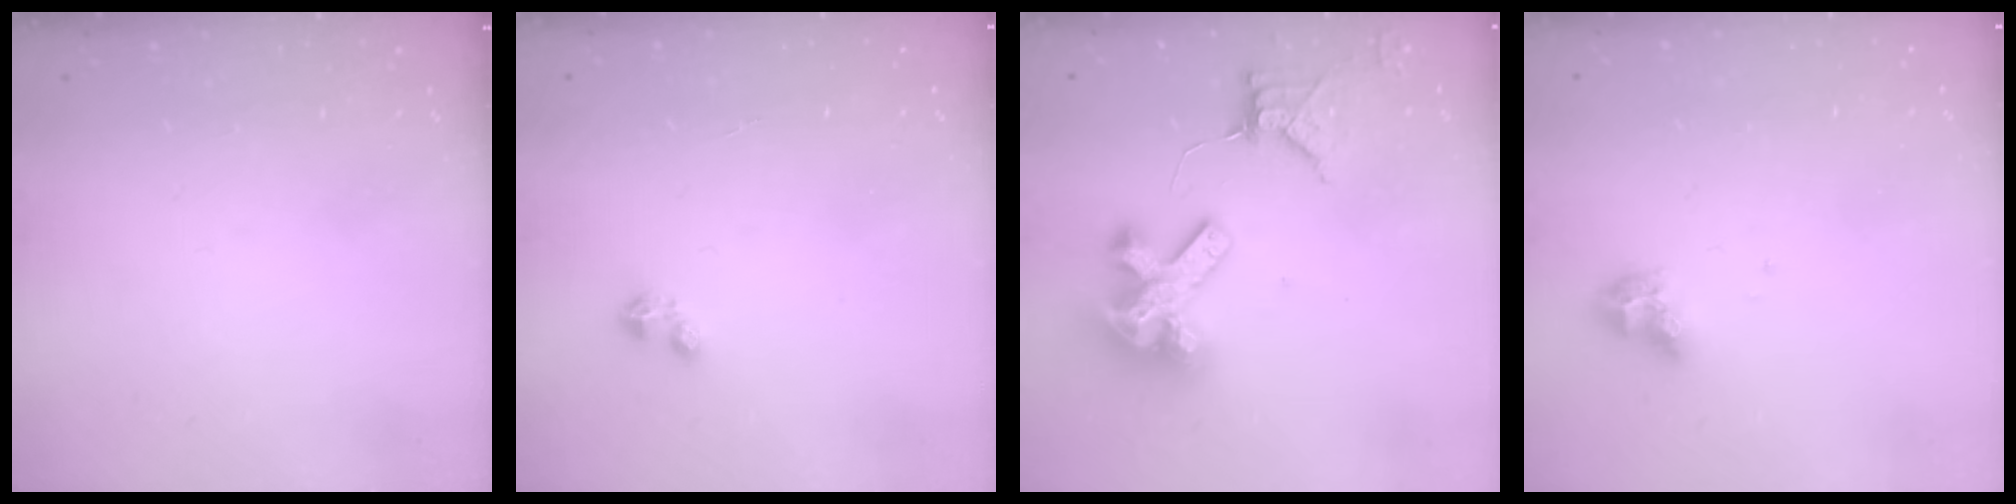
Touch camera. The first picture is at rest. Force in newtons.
{"total": 2.4, "press": 2.4, "slide": 0.3}
{"total": 13.7, "press": 13.6, "slide": 1.8}
{"total": 8.1, "press": 8.1, "slide": 0.8}